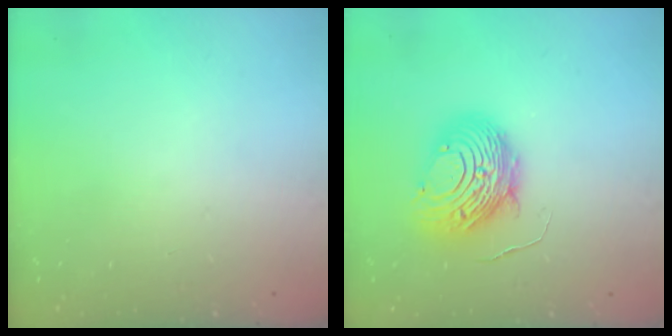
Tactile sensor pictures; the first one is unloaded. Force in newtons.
{"total": 11.6, "press": 11.5, "slide": 1.2}